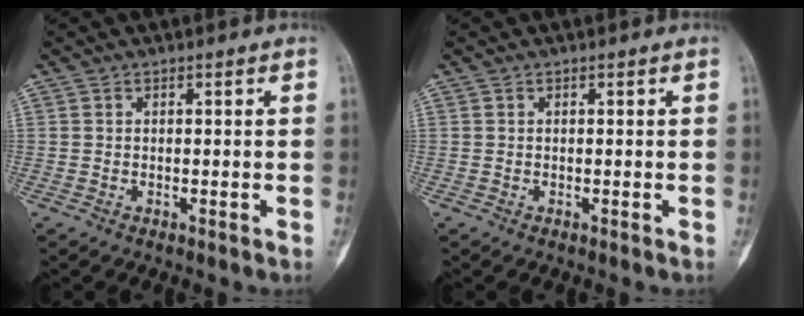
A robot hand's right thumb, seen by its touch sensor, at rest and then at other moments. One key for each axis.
{"total": 0.0}